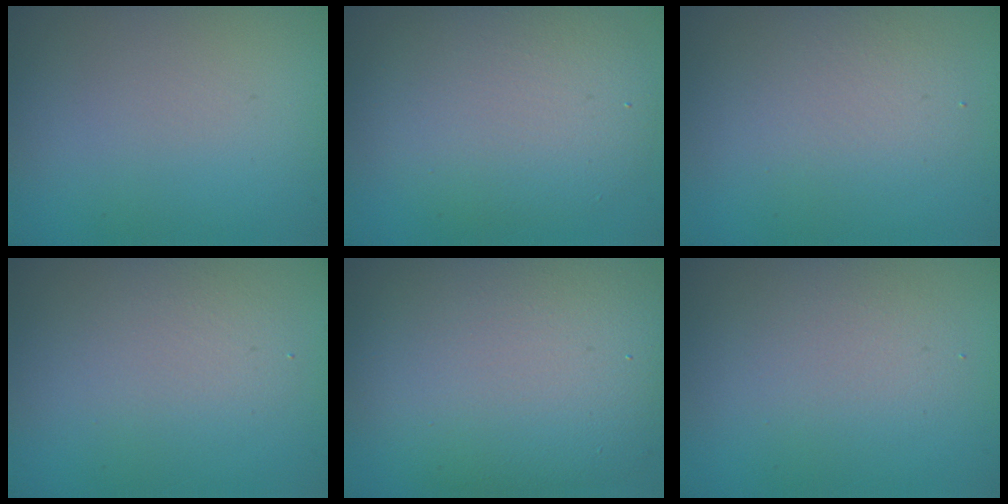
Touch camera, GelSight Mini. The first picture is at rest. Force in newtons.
{"total": 6.1, "press": 6.0, "slide": 0.6}
{"total": 2.8, "press": 2.8, "slide": 0.1}
{"total": 2.6, "press": 2.6, "slide": 0.1}
{"total": 12.4, "press": 12.3, "slide": 0.7}
{"total": 2.7, "press": 2.7, "slide": 0.2}